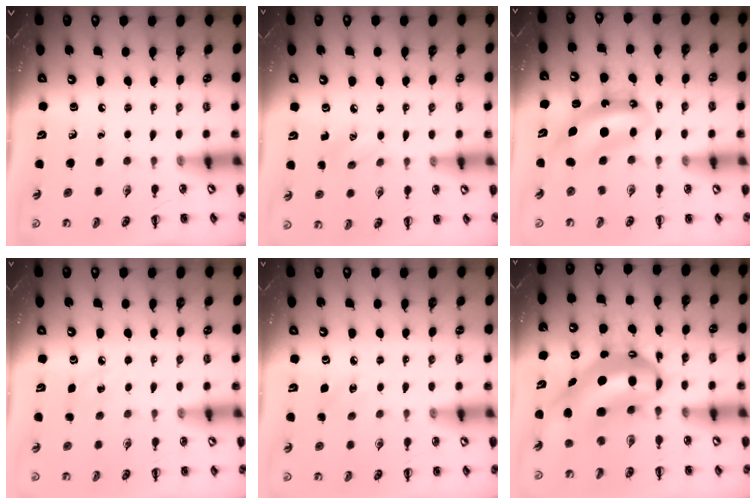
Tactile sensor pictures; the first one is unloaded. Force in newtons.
{"total": 4.9, "press": 4.7, "slide": 1.4}
{"total": 8.8, "press": 8.6, "slide": 1.9}
{"total": 3.8, "press": 3.6, "slide": 1.0}
{"total": 3.9, "press": 3.7, "slide": 0.9}
{"total": 12.1, "press": 11.6, "slide": 3.2}